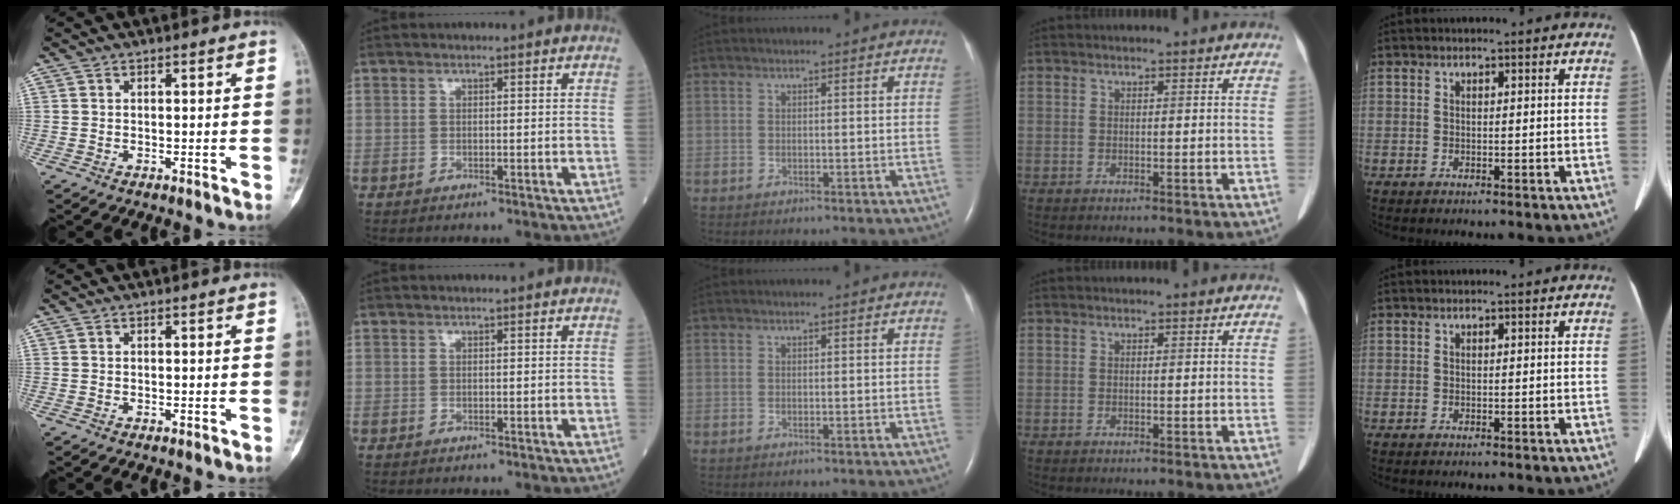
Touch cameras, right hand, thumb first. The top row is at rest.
{}